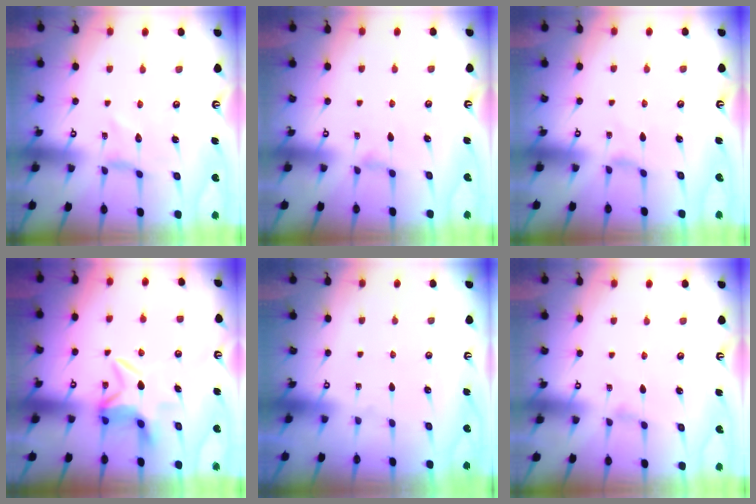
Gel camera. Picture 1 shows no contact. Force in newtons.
{"total": 2.6, "press": 2.6, "slide": 0.4}
{"total": 0.7, "press": 0.6, "slide": 0.3}
{"total": 7.9, "press": 7.8, "slide": 1.1}
{"total": 0.0}
{"total": 0.8, "press": 0.7, "slide": 0.3}